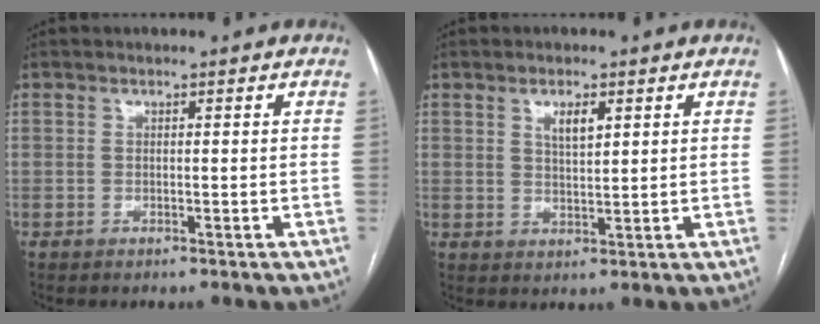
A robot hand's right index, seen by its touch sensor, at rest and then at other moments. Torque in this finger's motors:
{"motor_torque": [0.09, 0.07, 0.04, 0.04]}